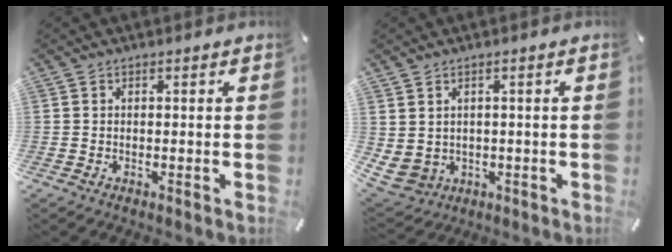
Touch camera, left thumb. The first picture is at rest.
{"total": 3.9, "force": [1.4, 3.6, 0.6], "torque": [-0.034, -0.009, 0.025]}